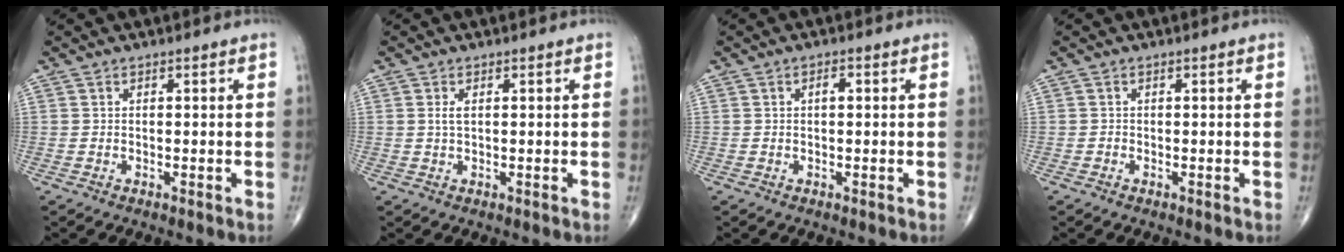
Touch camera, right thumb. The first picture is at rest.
{"total": 1.5, "force": [0.3, 0.6, 1.3], "torque": [-0.031, 0.002, 0.010]}
{"total": 1.6, "force": [0.3, 0.7, 1.3], "torque": [-0.021, 0.003, 0.003]}
{"total": 0.0}